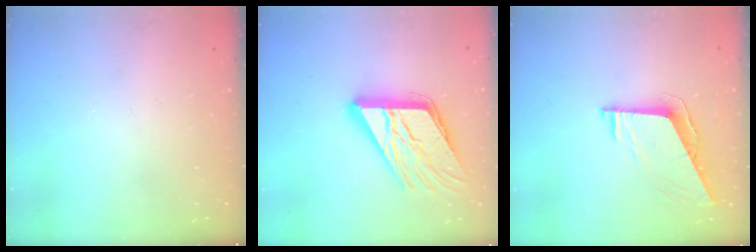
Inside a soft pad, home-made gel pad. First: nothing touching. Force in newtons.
{"total": 17.8, "press": 17.7, "slide": 2.1}
{"total": 7.5, "press": 7.5, "slide": 0.1}